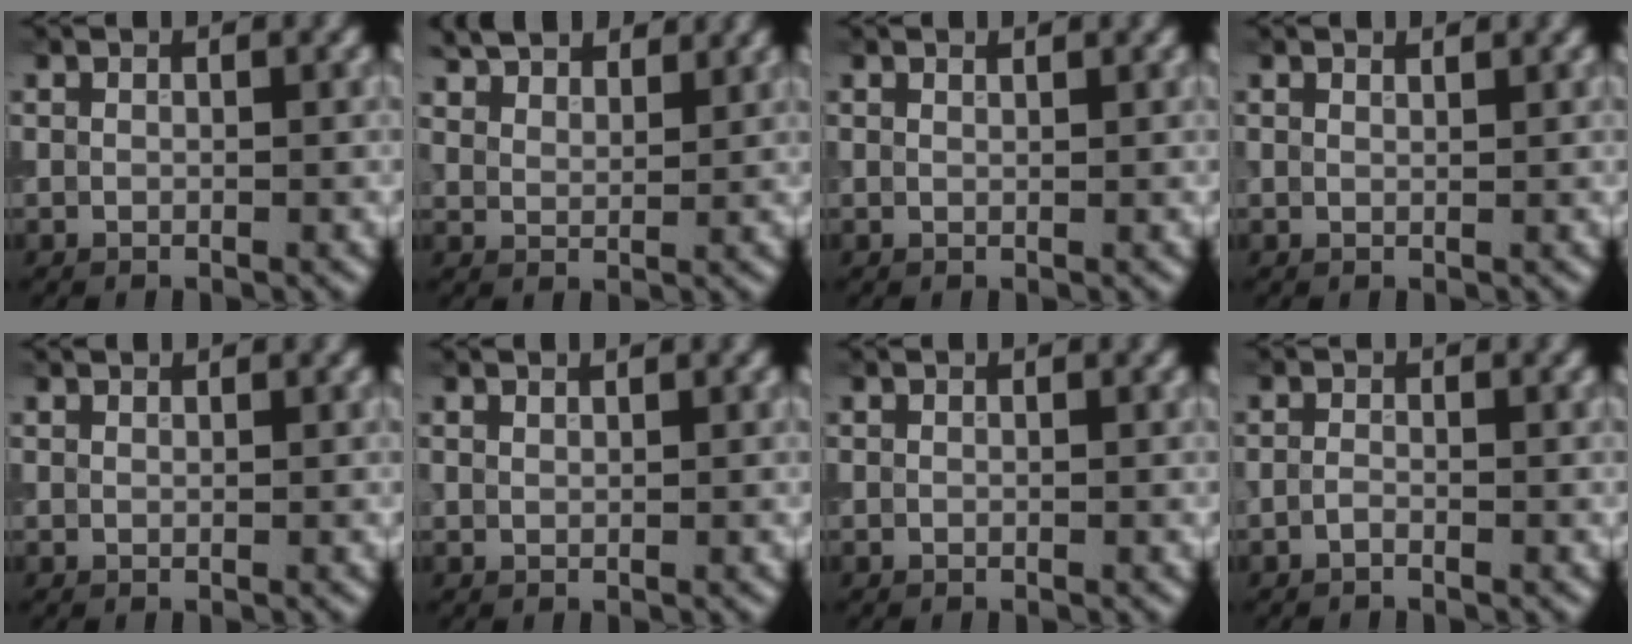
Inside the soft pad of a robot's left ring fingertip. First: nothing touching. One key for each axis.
{"total": 5.5, "fx": 4.8, "fy": 1.8, "fz": 1.9, "tx": -0.045, "ty": 0.001, "tz": 0.083}
{"total": 0.7, "fx": 0.6, "fy": 0.1, "fz": 0.2, "tx": -0.002, "ty": -0.002, "tz": 0.008}
{"total": 0.8, "fx": 0.8, "fy": 0.1, "fz": 0.2, "tx": -0.003, "ty": -0.001, "tz": 0.011}
{"total": 0.9, "fx": 0.9, "fy": 0.1, "fz": 0.1, "tx": -0.004, "ty": -0.003, "tz": 0.010}
{"total": 0.6, "fx": 0.6, "fy": 0.1, "fz": 0.1, "tx": 0.002, "ty": 0.000, "tz": 0.012}
{"total": 0.0}
{"total": 0.6, "fx": -0.4, "fy": 0.1, "fz": 0.4, "tx": -0.007, "ty": -0.001, "tz": -0.010}